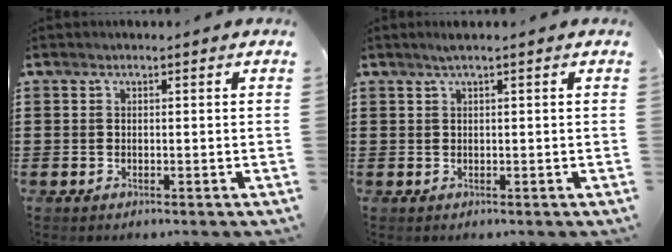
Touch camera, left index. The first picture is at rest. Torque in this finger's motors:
{"motor_torque": [0.23, -0.17, 0.12, 0.04]}